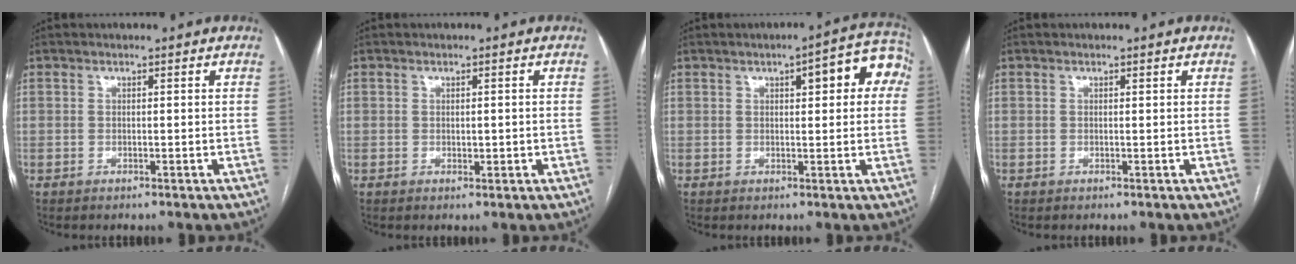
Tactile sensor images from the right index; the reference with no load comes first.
{"total": 1.3, "force": [-0.1, 0.8, 1.1], "torque": [-0.015, 0.001, 0.003]}
{"total": 8.5, "force": [2.5, 2.4, 7.7], "torque": [-0.090, 0.029, 0.024]}
{"total": 0.0}